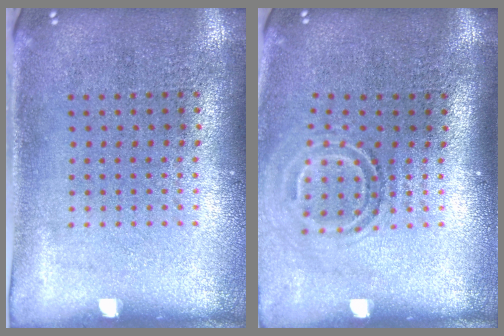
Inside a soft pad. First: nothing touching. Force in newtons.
{"total": 1.7, "press": 1.1, "slide": 1.2}